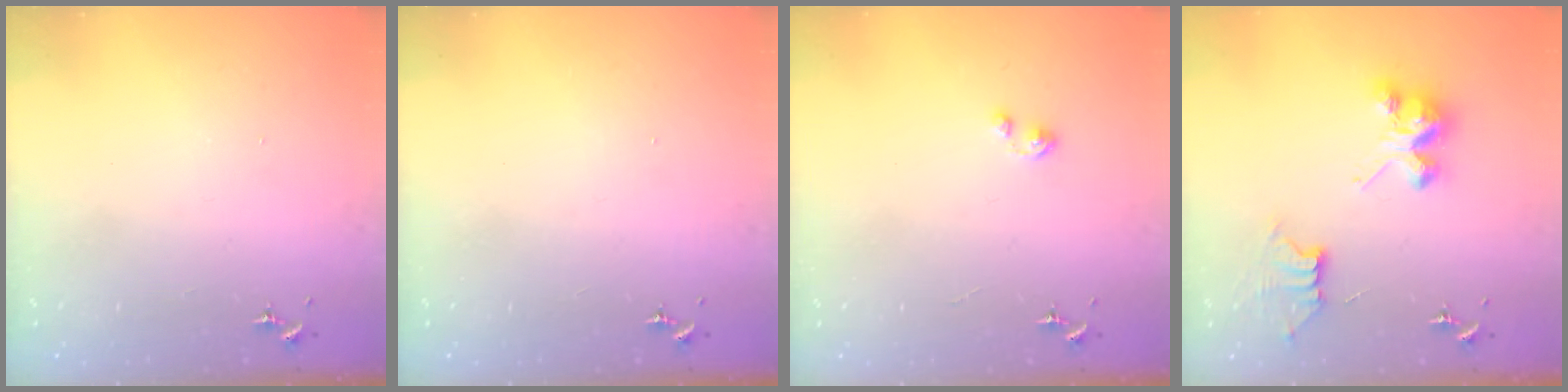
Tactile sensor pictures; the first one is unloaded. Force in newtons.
{"total": 0.0}
{"total": 2.3, "press": 2.3, "slide": 0.2}
{"total": 9.7, "press": 9.6, "slide": 0.7}